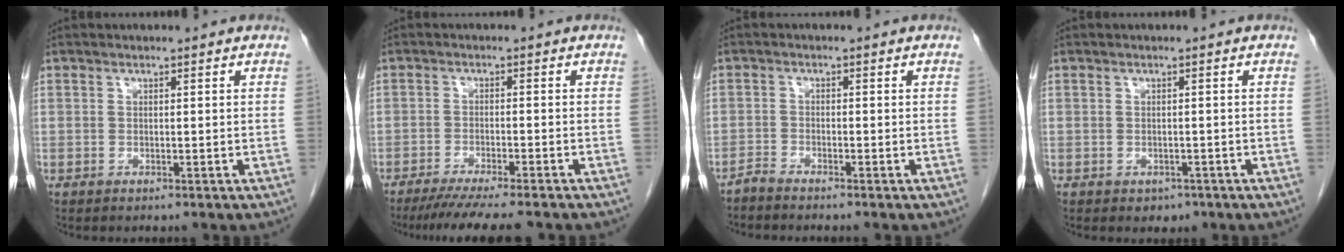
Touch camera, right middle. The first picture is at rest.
{"total": 10.4, "force": [-8.9, 0.2, 5.4], "torque": [-0.065, -0.023, -0.134]}
{"total": 2.4, "force": [-2.3, -0.2, 0.4], "torque": [-0.013, -0.010, -0.051]}
{"total": 1.6, "force": [-0.9, 1.2, 0.6], "torque": [-0.006, 0.002, -0.004]}